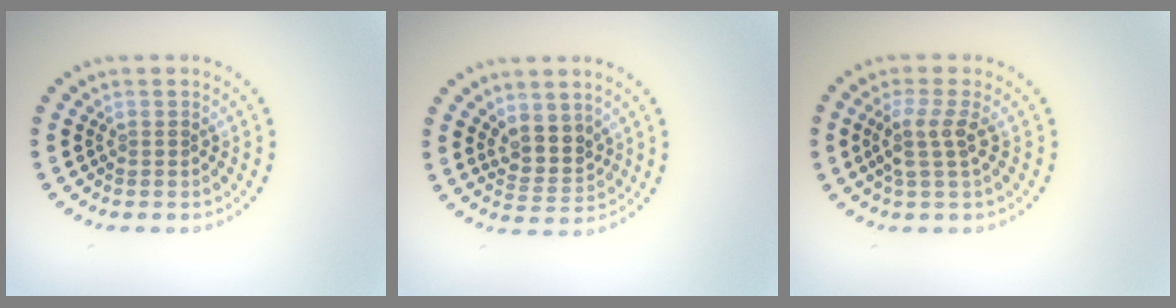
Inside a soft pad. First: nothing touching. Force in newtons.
{"total": 2.9, "press": 2.4, "slide": 1.6}
{"total": 2.5, "press": 2.0, "slide": 1.6}